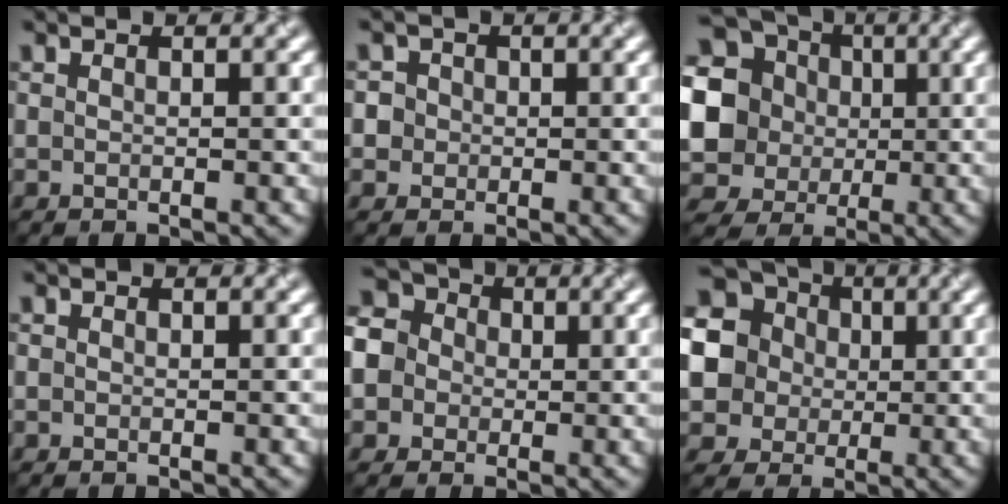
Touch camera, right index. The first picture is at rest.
{"total": 3.4, "force": [0.5, 3.2, 1.1], "torque": [0.001, 0.024, -0.010]}
{"total": 15.5, "force": [1.9, 14.2, 5.8], "torque": [-0.176, 0.028, 0.001]}
{"total": 0.0}
{"total": 7.8, "force": [-0.4, 7.2, 3.1], "torque": [-0.076, 0.030, -0.042]}
{"total": 14.8, "force": [3.1, 13.6, 5.2], "torque": [-0.150, 0.021, 0.032]}